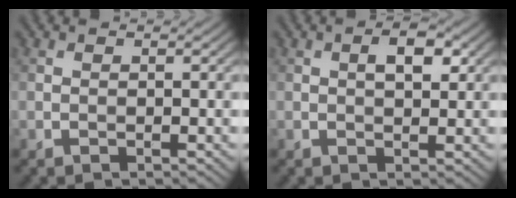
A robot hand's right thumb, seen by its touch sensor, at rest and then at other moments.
{"total": 3.1, "force": [0.9, 1.3, 2.6], "torque": [-0.040, 0.004, 0.013]}